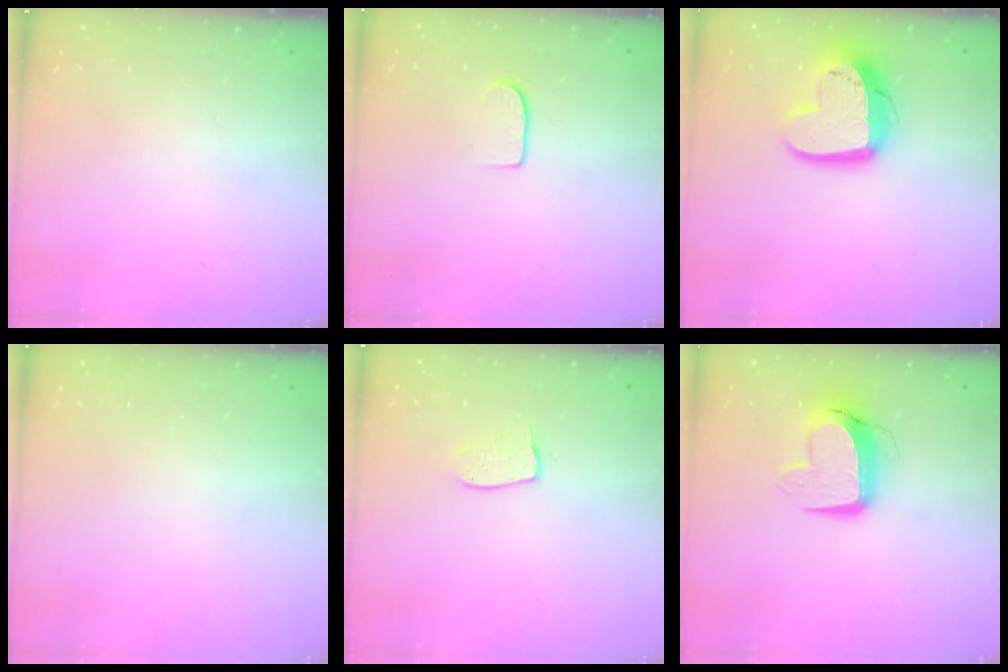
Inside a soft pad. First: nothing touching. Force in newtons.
{"total": 6.6, "press": 6.6, "slide": 0.7}
{"total": 15.3, "press": 15.2, "slide": 1.2}
{"total": 0.0}
{"total": 5.2, "press": 5.2, "slide": 0.3}
{"total": 11.6, "press": 11.5, "slide": 1.3}